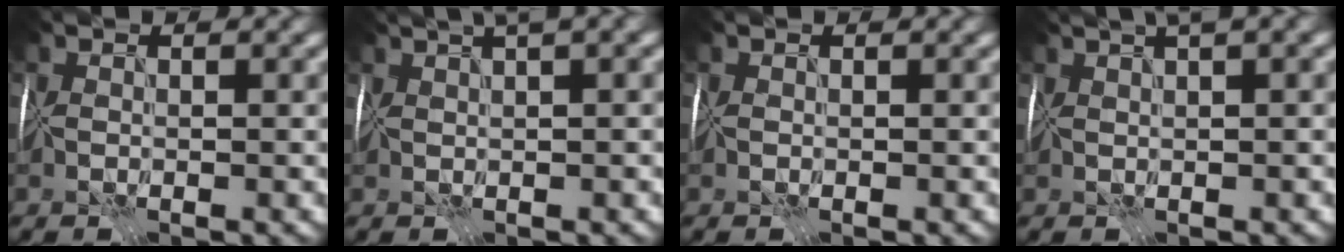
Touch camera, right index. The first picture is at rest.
{"total": 4.6, "force": [2.9, 0.9, 3.4], "torque": [-0.046, 0.019, 0.036]}
{"total": 0.0}
{"total": 4.1, "force": [2.6, 0.8, 3.1], "torque": [-0.040, 0.016, 0.033]}